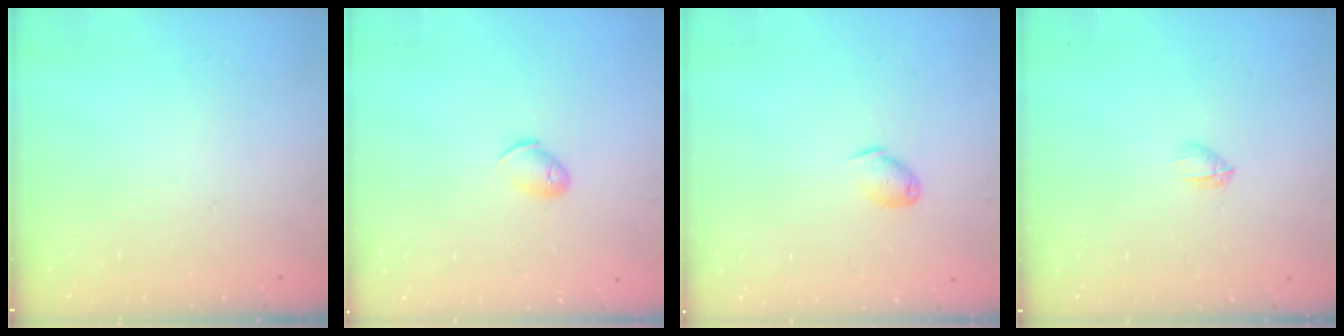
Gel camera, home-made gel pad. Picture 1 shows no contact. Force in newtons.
{"total": 5.8, "press": 5.8, "slide": 1.0}
{"total": 5.8, "press": 5.7, "slide": 0.8}
{"total": 2.8, "press": 2.7, "slide": 0.7}